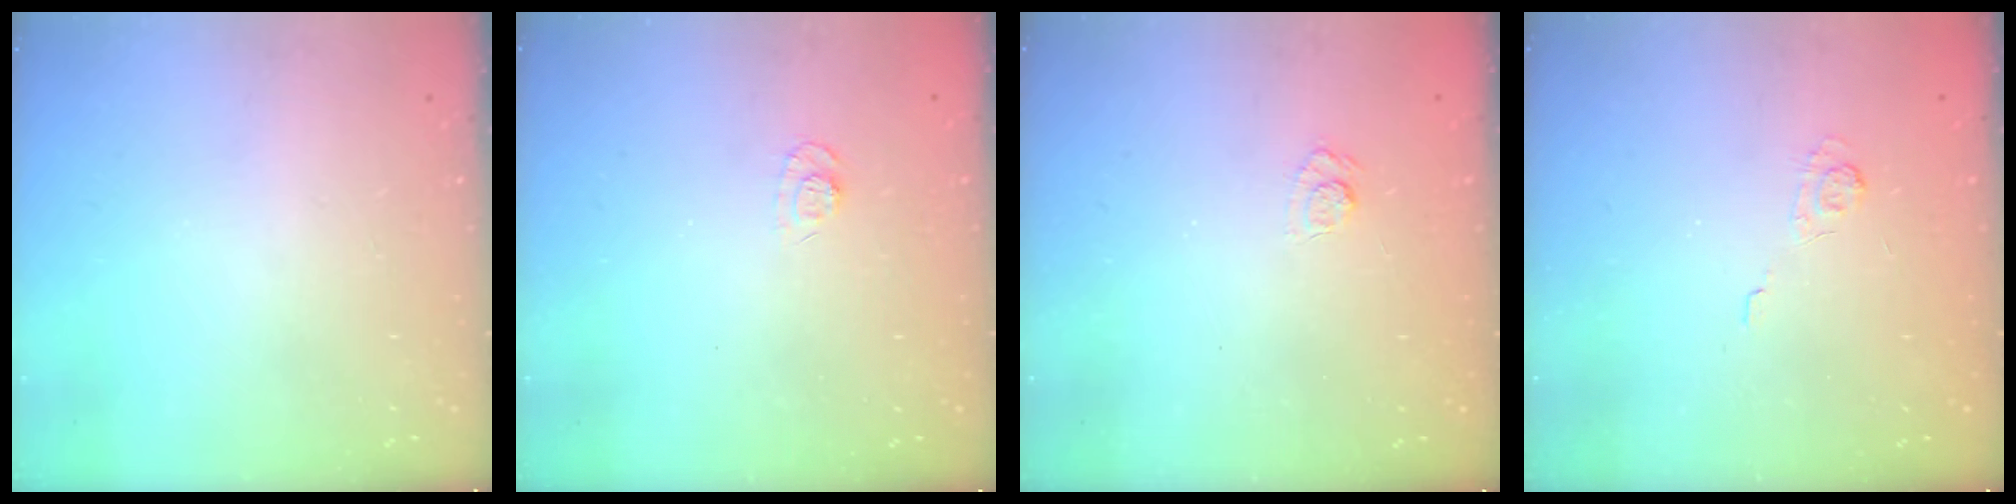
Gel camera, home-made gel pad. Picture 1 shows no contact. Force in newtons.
{"total": 5.2, "press": 5.1, "slide": 1.2}
{"total": 2.5, "press": 2.1, "slide": 1.4}
{"total": 2.0, "press": 1.3, "slide": 1.5}